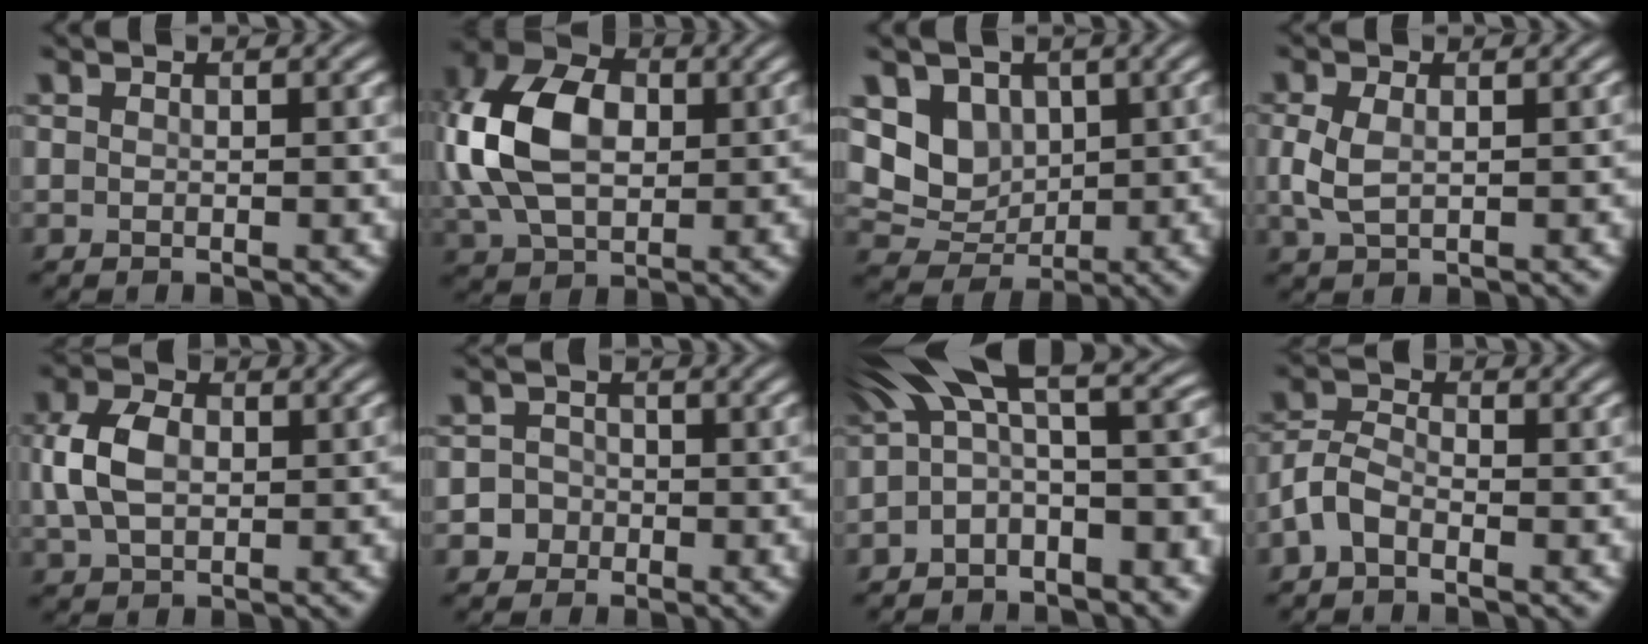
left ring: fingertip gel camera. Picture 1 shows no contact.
{"total": 11.2, "force": [0.3, 7.9, 7.9], "torque": [-0.180, 0.001, -0.005]}
{"total": 5.8, "force": [1.4, 5.0, 2.7], "torque": [-0.049, -0.023, 0.020]}
{"total": 3.0, "force": [-0.6, 2.0, 2.2], "torque": [-0.069, -0.013, -0.014]}
{"total": 5.8, "force": [-0.1, 4.2, 4.0], "torque": [-0.091, -0.001, -0.012]}
{"total": 4.8, "force": [-2.9, 3.8, -0.2], "torque": [0.028, -0.005, -0.069]}
{"total": 11.2, "force": [2.3, 5.5, 9.4], "torque": [-0.156, 0.000, 0.054]}
{"total": 3.7, "force": [-2.8, 1.8, 1.6], "torque": [-0.045, 0.004, -0.071]}